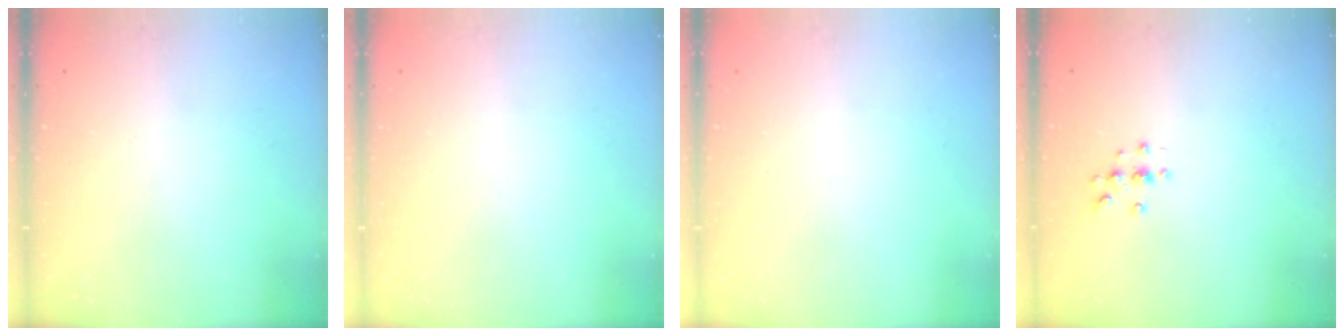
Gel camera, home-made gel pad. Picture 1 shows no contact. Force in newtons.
{"total": 0.6, "press": 0.0, "slide": 0.6}
{"total": 0.0}
{"total": 3.4, "press": 3.4, "slide": 0.4}